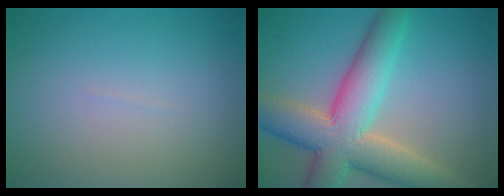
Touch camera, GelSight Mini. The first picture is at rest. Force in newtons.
{"total": 9.7, "press": 9.7, "slide": 0.7}